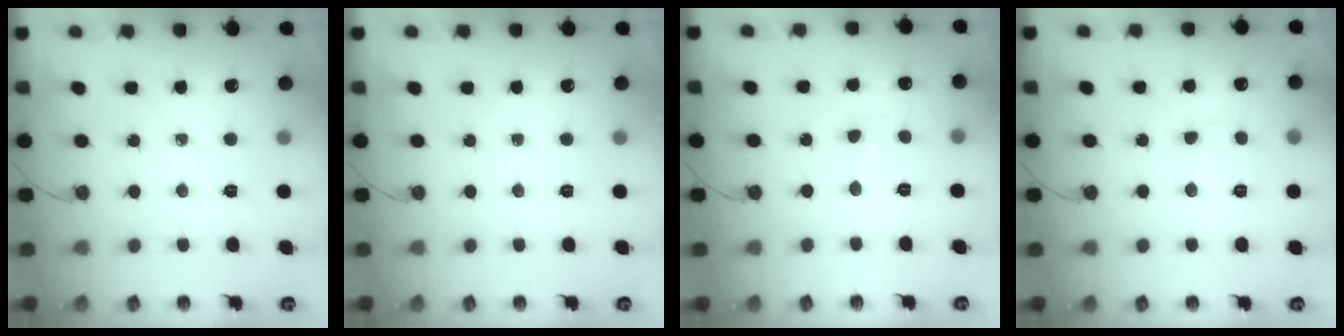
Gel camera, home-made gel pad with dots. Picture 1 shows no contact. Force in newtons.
{"total": 0.0}
{"total": 5.1, "press": 5.1, "slide": 0.7}
{"total": 4.0, "press": 4.0, "slide": 0.5}